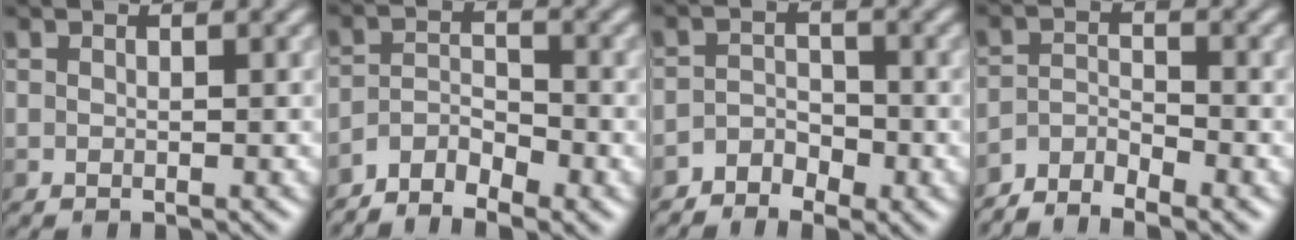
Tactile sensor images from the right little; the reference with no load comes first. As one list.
[{"total": 3.9, "force": [-3.1, 1.4, 1.8], "torque": [-0.030, 0.001, -0.064]}, {"total": 2.5, "force": [-1.9, 1.4, 0.7], "torque": [-0.010, 0.006, -0.040]}, {"total": 3.6, "force": [-3.2, 0.9, 1.3], "torque": [-0.025, -0.002, -0.069]}]